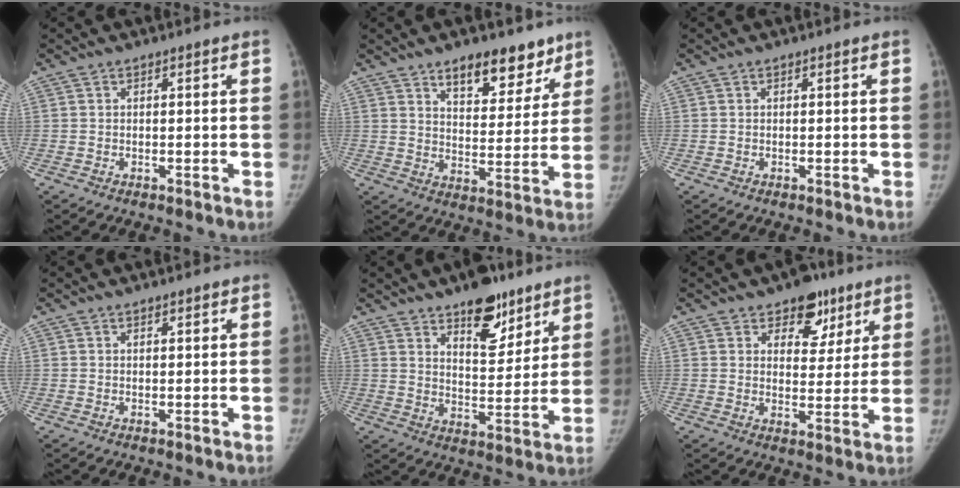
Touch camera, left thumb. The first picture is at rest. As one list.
[{"total": 12.5, "force": [8.7, 6.0, 6.7], "torque": [-0.047, -0.054, 0.132]}, {"total": 0.0}, {"total": 0.6, "force": [0.5, 0.2, 0.2], "torque": [-0.005, -0.003, 0.008]}, {"total": 12.8, "force": [8.6, 5.7, 7.5], "torque": [-0.067, -0.054, 0.131]}, {"total": 8.5, "force": [5.4, 5.4, 3.8], "torque": [-0.009, -0.024, 0.076]}]